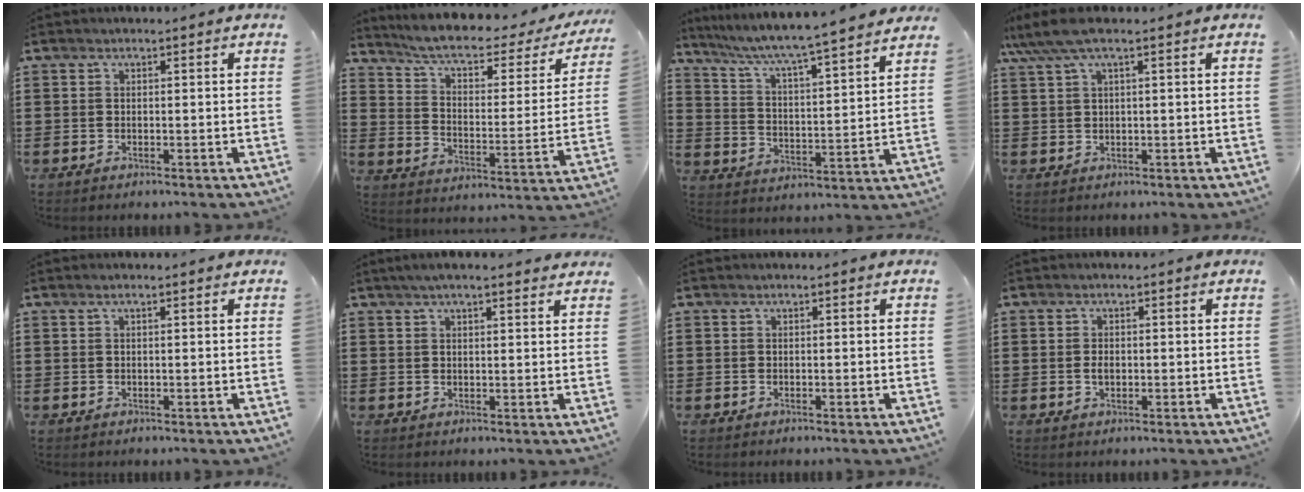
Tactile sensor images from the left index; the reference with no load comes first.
{"total": 5.8, "force": [4.4, 1.3, 3.6], "torque": [-0.090, -0.027, 0.068]}
{"total": 5.1, "force": [4.6, -0.5, 2.3], "torque": [-0.066, -0.042, 0.067]}
{"total": 3.8, "force": [1.6, 0.5, 3.5], "torque": [-0.084, -0.003, 0.024]}
{"total": 0.6, "force": [0.3, 0.0, 0.6], "torque": [-0.011, 0.000, 0.006]}
{"total": 2.9, "force": [2.3, 0.6, 1.7], "torque": [-0.036, 0.008, 0.042]}
{"total": 0.0}
{"total": 1.5, "force": [-0.1, 0.8, 1.3], "torque": [-0.027, 0.003, -0.003]}